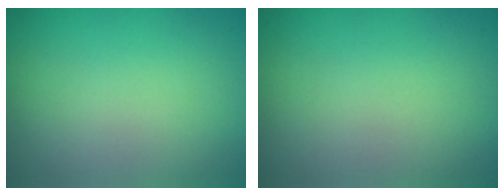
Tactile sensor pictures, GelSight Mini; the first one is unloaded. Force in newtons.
{"total": 0.0}